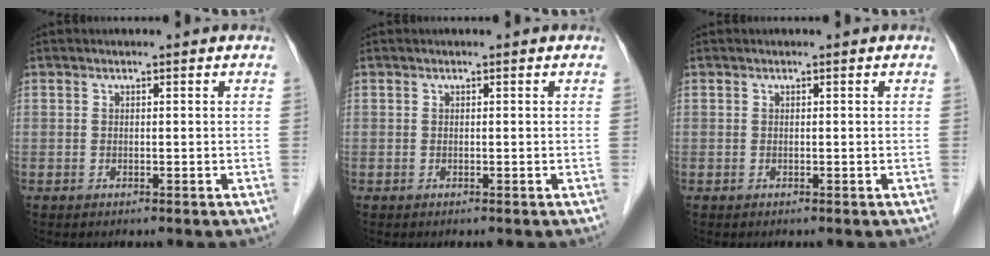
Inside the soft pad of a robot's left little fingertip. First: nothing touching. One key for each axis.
{"total": 0.0}
{"total": 0.0}